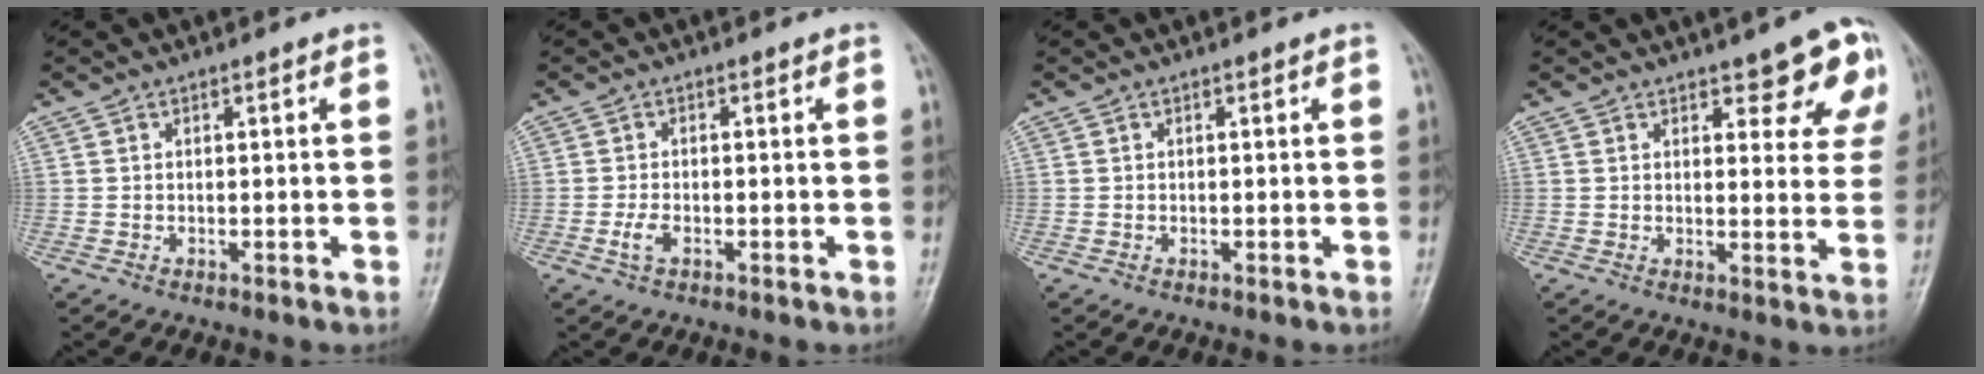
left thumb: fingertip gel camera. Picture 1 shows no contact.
{"total": 2.3, "force": [-1.0, 1.1, 1.8], "torque": [-0.041, 0.005, -0.020]}
{"total": 0.0}
{"total": 8.8, "force": [5.3, 3.4, 6.1], "torque": [-0.036, -0.027, 0.062]}